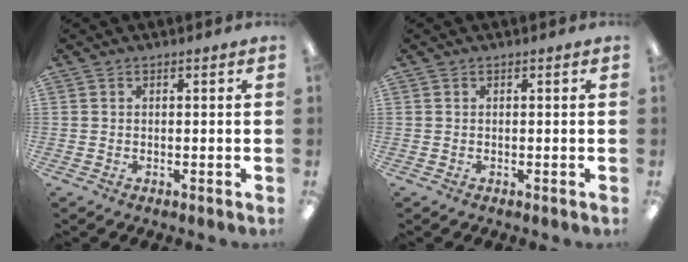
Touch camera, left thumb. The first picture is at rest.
{"total": 0.0}